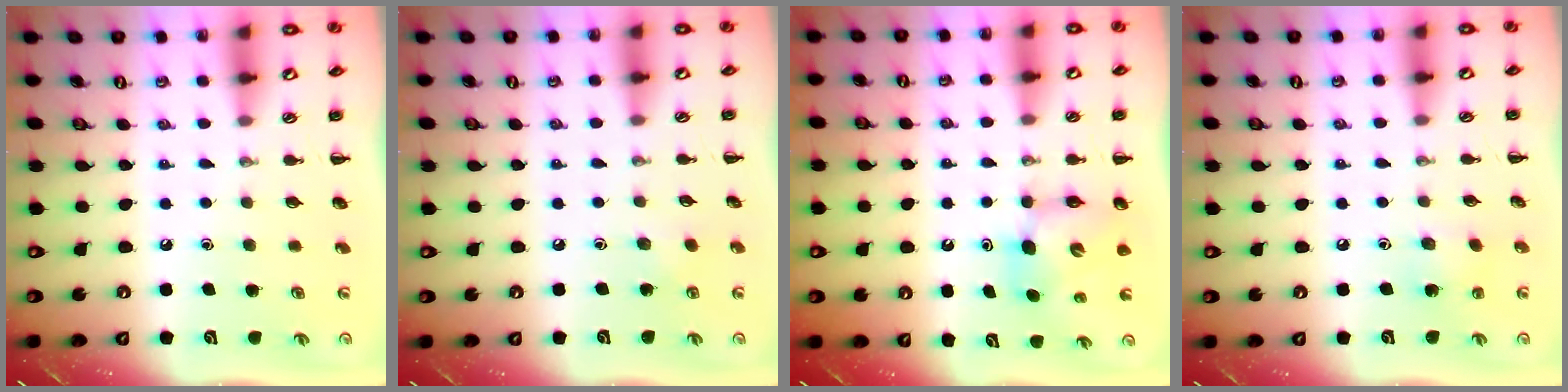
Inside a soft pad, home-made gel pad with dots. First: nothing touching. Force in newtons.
{"total": 4.8, "press": 4.6, "slide": 1.2}
{"total": 7.3, "press": 7.1, "slide": 1.5}
{"total": 5.5, "press": 5.3, "slide": 1.6}